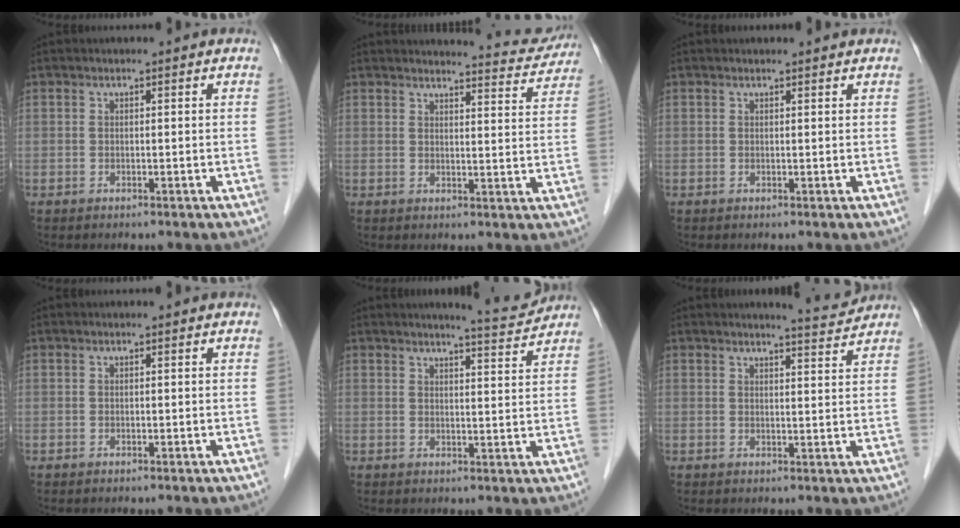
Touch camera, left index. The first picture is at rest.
{"total": 8.6, "force": [8.5, 0.7, 0.5], "torque": [0.001, -0.023, 0.086]}
{"total": 1.7, "force": [1.6, 0.2, 0.2], "torque": [-0.011, 0.006, 0.020]}
{"total": 0.0}
{"total": 4.9, "force": [4.9, -0.3, 0.8], "torque": [-0.027, -0.014, 0.061]}
{"total": 3.8, "force": [3.7, -0.4, 0.3], "torque": [-0.016, -0.014, 0.047]}